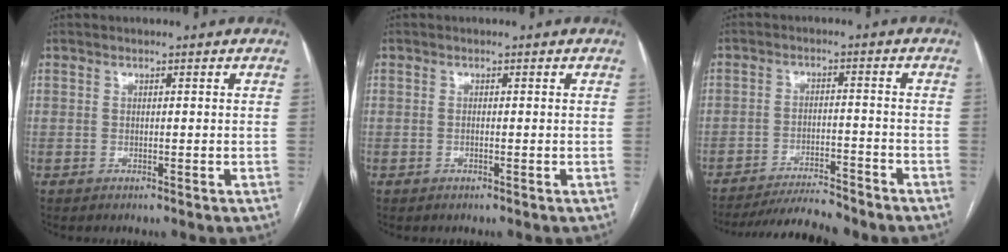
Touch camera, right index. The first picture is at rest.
{"total": 0.0}
{"total": 10.0, "force": [-9.5, 0.5, 3.0], "torque": [-0.040, -0.009, -0.151]}